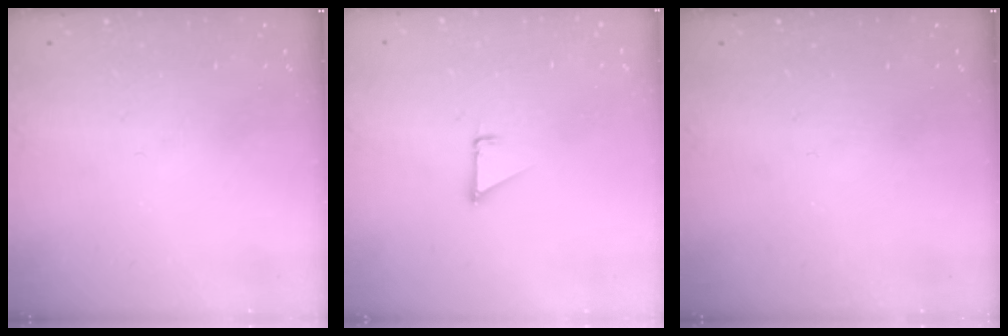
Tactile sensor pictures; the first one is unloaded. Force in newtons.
{"total": 1.3, "press": 1.3, "slide": 0.1}
{"total": 0.0}